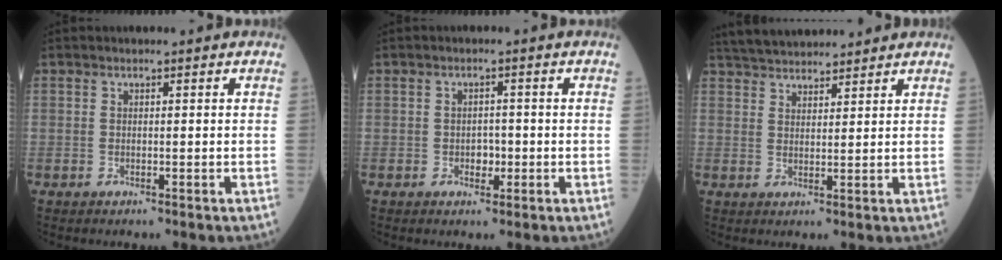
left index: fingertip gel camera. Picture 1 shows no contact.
{"total": 1.9, "force": [-0.6, 1.3, 1.2], "torque": [-0.015, 0.004, -0.007]}
{"total": 10.4, "force": [9.7, 2.0, 3.1], "torque": [-0.056, 0.034, 0.160]}